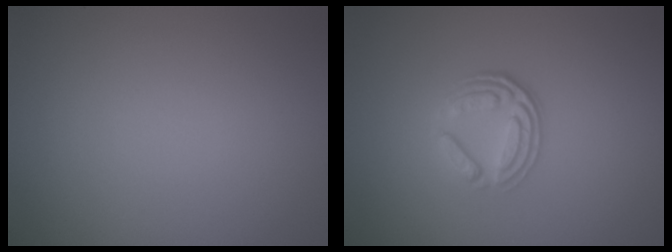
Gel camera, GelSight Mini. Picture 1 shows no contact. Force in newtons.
{"total": 3.8, "press": 2.7, "slide": 2.6}